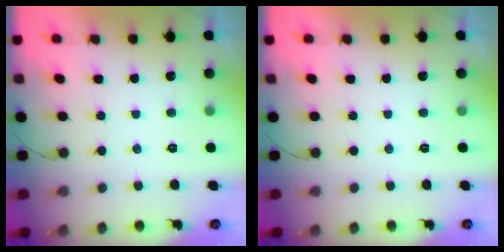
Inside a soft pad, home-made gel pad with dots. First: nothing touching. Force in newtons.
{"total": 0.0}